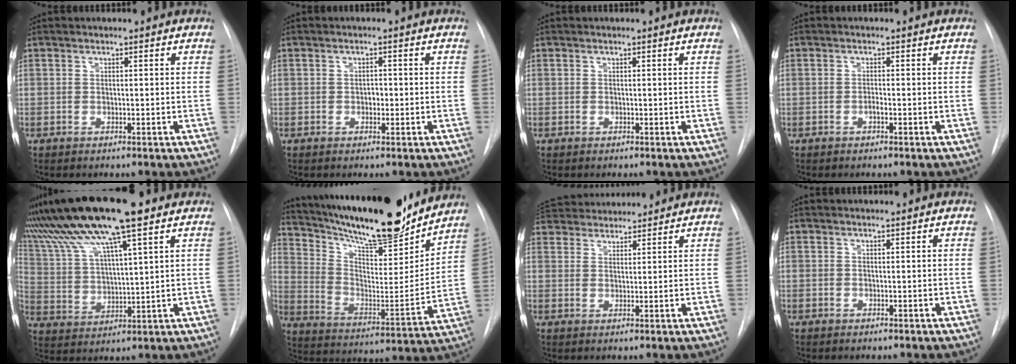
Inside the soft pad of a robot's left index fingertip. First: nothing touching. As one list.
[{"total": 1.2, "force": [-0.1, 0.9, 0.8], "torque": [-0.012, 0.003, -0.002]}, {"total": 0.0}, {"total": 0.6, "force": [-0.3, 0.1, 0.5], "torque": [-0.011, 0.000, -0.007]}, {"total": 16.8, "force": [12.2, 1.0, 11.6], "torque": [-0.224, 0.027, 0.220]}, {"total": 24.8, "force": [21.3, 4.3, 11.8], "torque": [-0.215, -0.024, 0.326]}, {"total": 12.9, "force": [12.0, 3.2, 3.7], "torque": [-0.077, 0.046, 0.194]}, {"total": 0.6, "force": [0.6, 0.0, 0.1], "torque": [-0.008, 0.003, 0.012]}]